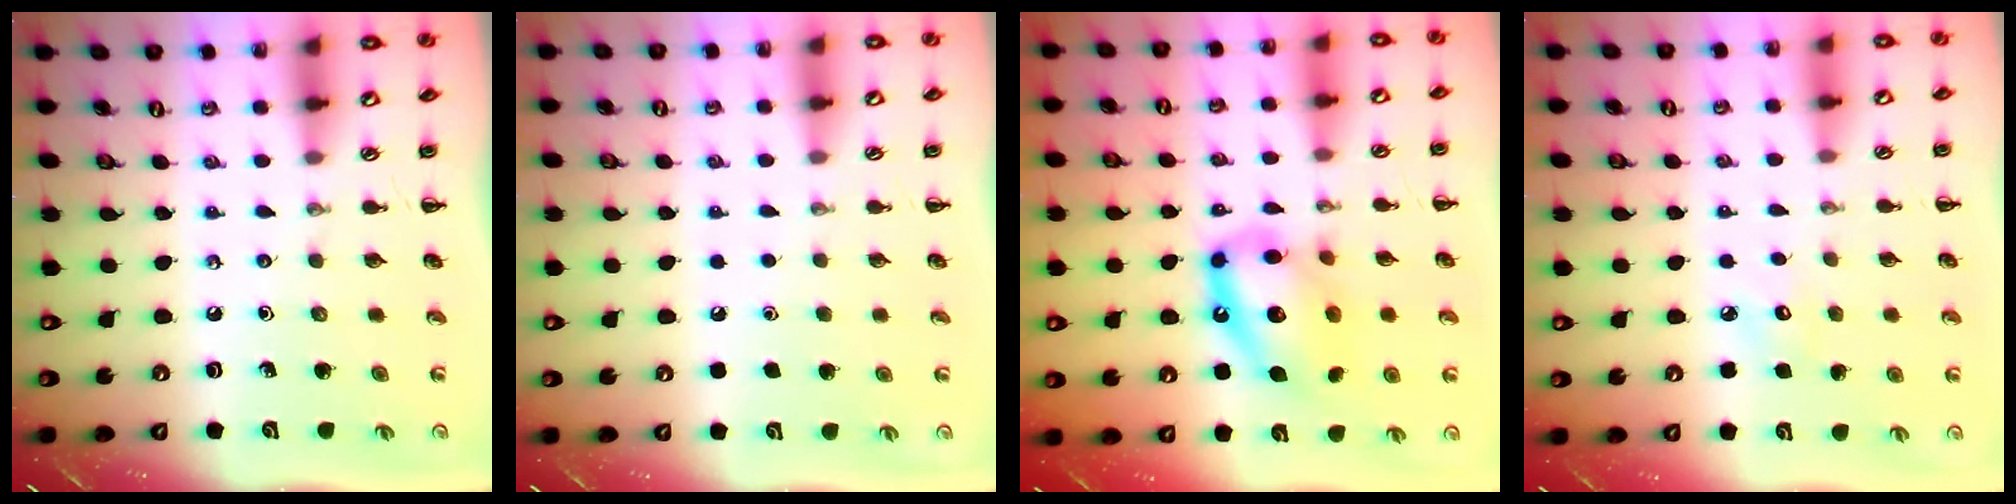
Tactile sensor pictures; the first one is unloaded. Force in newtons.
{"total": 1.7, "press": 1.7, "slide": 0.1}
{"total": 15.7, "press": 15.3, "slide": 3.2}
{"total": 5.7, "press": 5.4, "slide": 1.7}